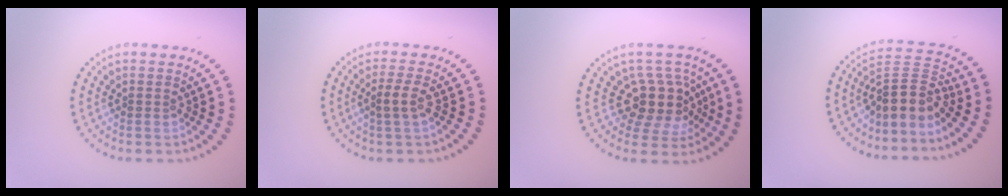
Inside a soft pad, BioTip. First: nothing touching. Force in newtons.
{"total": 1.7, "press": 1.5, "slide": 0.8}
{"total": 4.3, "press": 3.5, "slide": 2.4}
{"total": 3.9, "press": 3.0, "slide": 2.5}